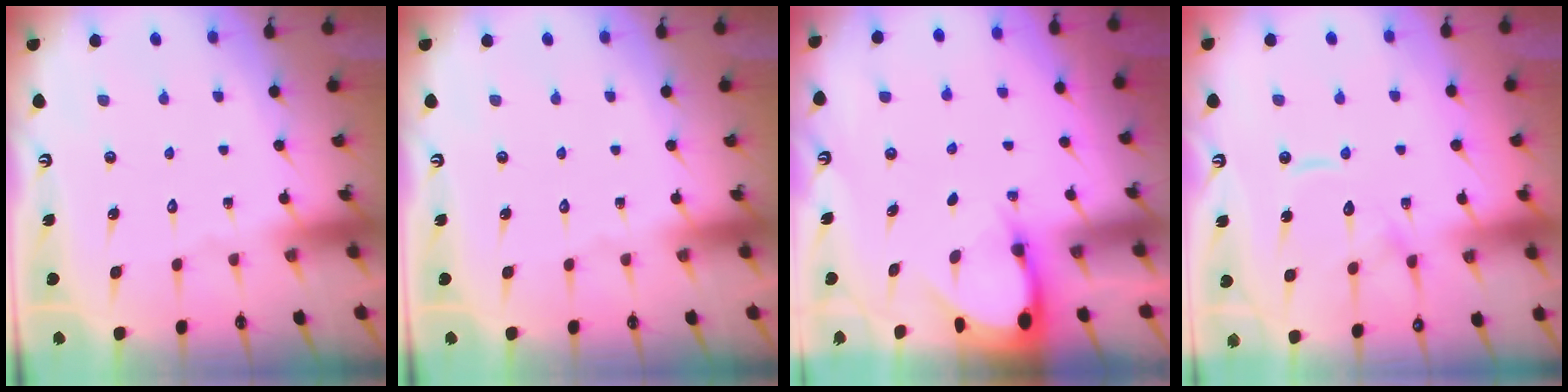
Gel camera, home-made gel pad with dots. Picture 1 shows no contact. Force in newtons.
{"total": 0.0}
{"total": 3.7, "press": 3.7, "slide": 0.2}
{"total": 12.6, "press": 12.5, "slide": 1.3}